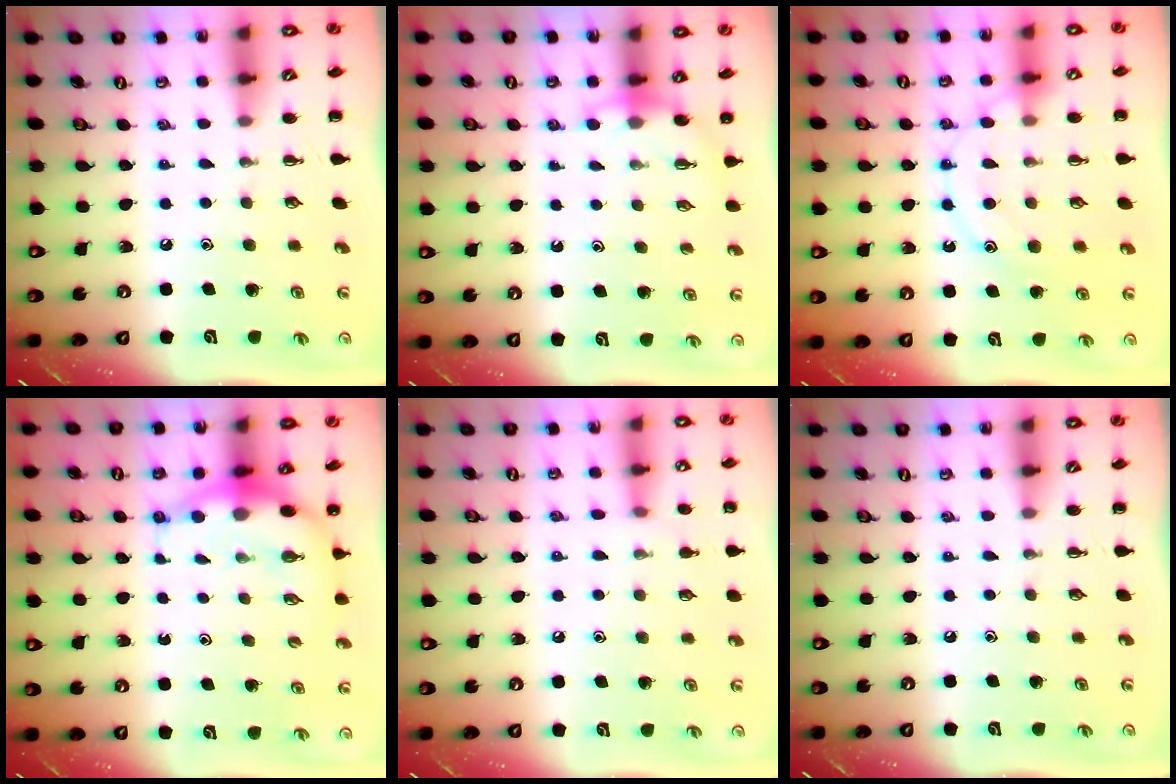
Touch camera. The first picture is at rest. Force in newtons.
{"total": 5.6, "press": 5.5, "slide": 1.0}
{"total": 11.5, "press": 11.5, "slide": 0.6}
{"total": 7.3, "press": 7.1, "slide": 1.7}
{"total": 7.3, "press": 7.1, "slide": 1.3}
{"total": 0.0}